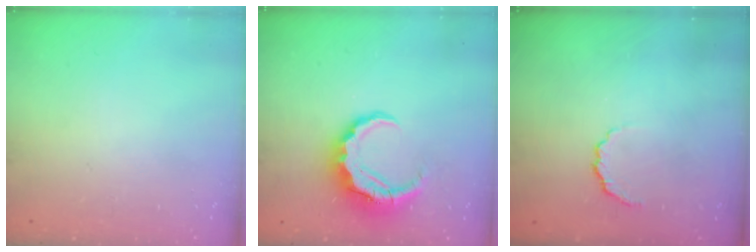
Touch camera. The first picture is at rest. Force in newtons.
{"total": 6.9, "press": 6.8, "slide": 1.3}
{"total": 4.0, "press": 3.9, "slide": 1.0}